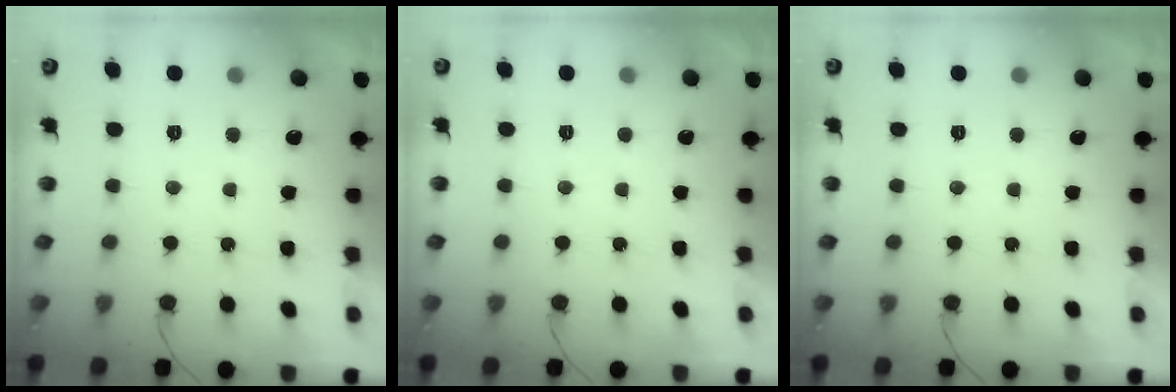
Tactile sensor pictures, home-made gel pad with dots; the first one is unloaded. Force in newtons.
{"total": 1.7, "press": 1.7, "slide": 0.1}
{"total": 0.0}